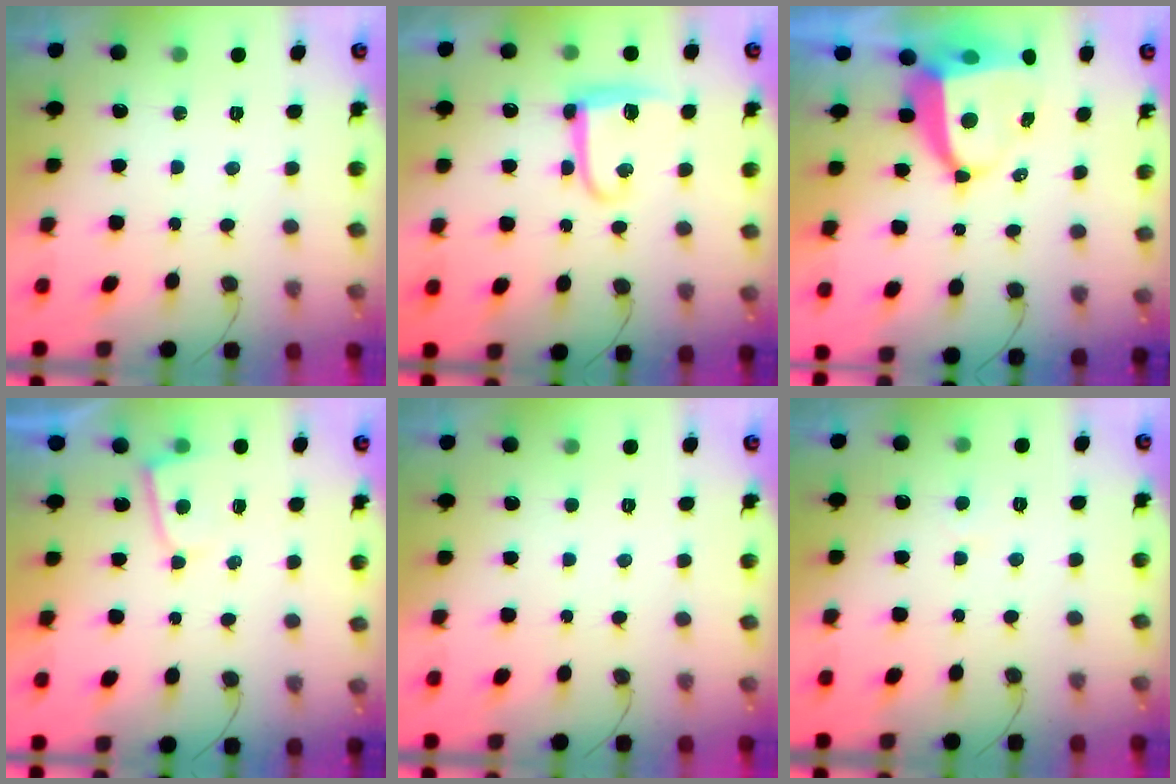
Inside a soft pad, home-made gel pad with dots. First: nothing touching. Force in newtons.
{"total": 10.6, "press": 10.5, "slide": 0.5}
{"total": 9.0, "press": 8.9, "slide": 1.2}
{"total": 3.7, "press": 3.7, "slide": 0.3}
{"total": 1.6, "press": 1.6, "slide": 0.1}
{"total": 1.8, "press": 1.8, "slide": 0.2}